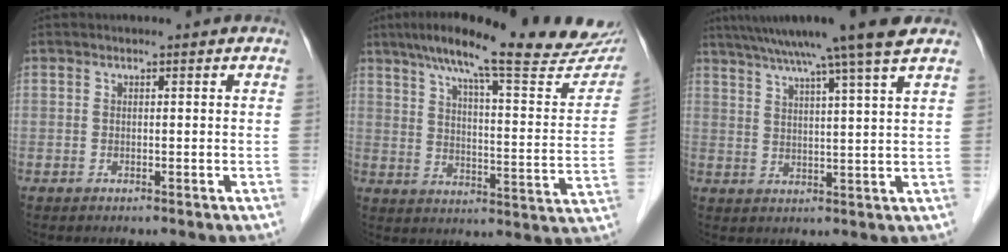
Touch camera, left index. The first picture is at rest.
{"total": 26.9, "force": [22.4, 2.7, 14.6], "torque": [-0.220, -0.025, 0.288]}
{"total": 13.6, "force": [10.7, -1.9, 8.1], "torque": [-0.134, 0.014, 0.149]}